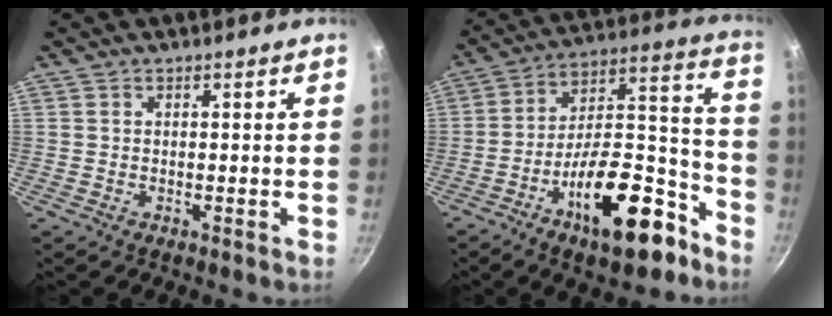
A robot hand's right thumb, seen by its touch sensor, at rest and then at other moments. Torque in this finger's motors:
{"motor_torque": [0.25, 0.54, 1.52, -1.24, 0.32]}